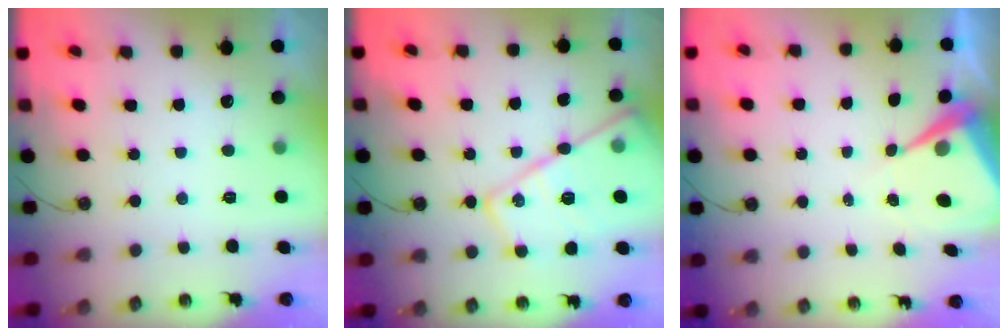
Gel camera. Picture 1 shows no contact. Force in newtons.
{"total": 20.1, "press": 20.1, "slide": 1.7}
{"total": 7.5, "press": 7.4, "slide": 0.7}